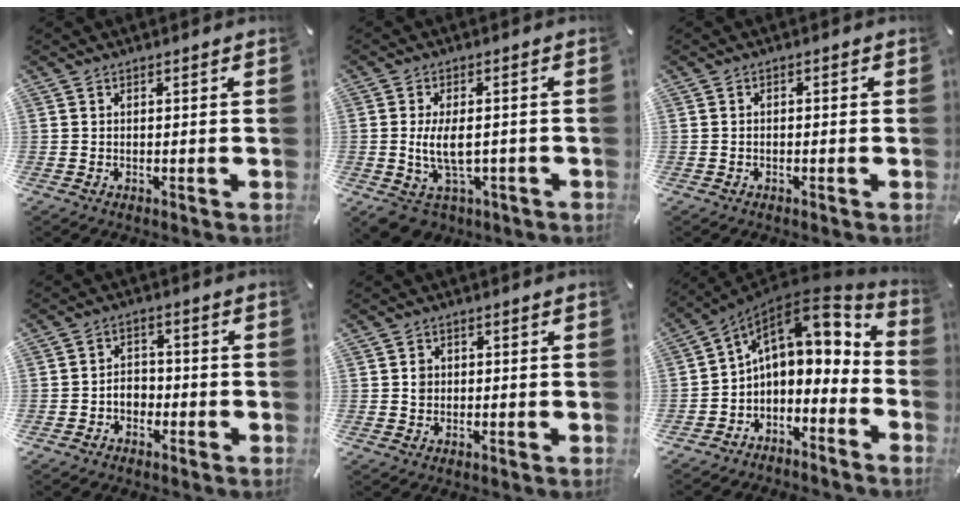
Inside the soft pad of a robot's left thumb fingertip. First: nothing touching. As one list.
[{"total": 9.6, "force": [-1.3, 6.4, 7.0], "torque": [-0.135, 0.007, -0.015]}, {"total": 0.9, "force": [-0.6, 0.5, 0.4], "torque": [-0.009, 0.002, -0.013]}, {"total": 4.0, "force": [-1.9, 3.3, 1.4], "torque": [-0.026, 0.012, -0.036]}, {"total": 2.2, "force": [0.0, 2.1, 0.8], "torque": [-0.011, 0.004, -0.005]}, {"total": 12.0, "force": [4.0, 8.2, 7.8], "torque": [-0.105, -0.036, 0.070]}]